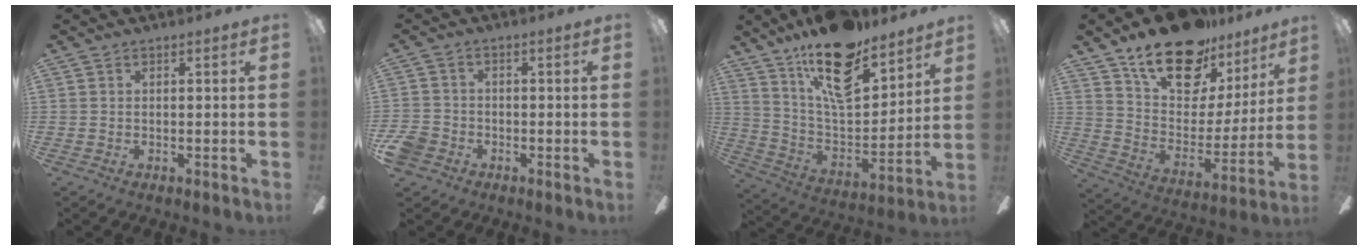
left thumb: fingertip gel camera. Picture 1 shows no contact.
{"total": 5.3, "force": [-2.5, 4.2, 2.0], "torque": [-0.057, 0.014, -0.050]}
{"total": 20.5, "force": [14.4, 8.3, 12.0], "torque": [-0.200, -0.087, 0.249]}
{"total": 21.8, "force": [15.8, 10.7, 10.4], "torque": [-0.165, -0.099, 0.279]}